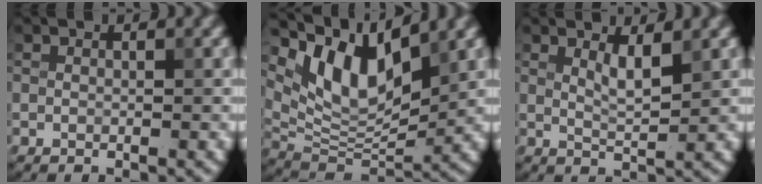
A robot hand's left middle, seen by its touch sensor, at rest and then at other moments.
{"total": 7.8, "force": [4.5, 3.1, 5.6], "torque": [-0.105, -0.011, 0.087]}
{"total": 2.0, "force": [1.1, 0.4, 1.6], "torque": [-0.031, -0.007, 0.021]}